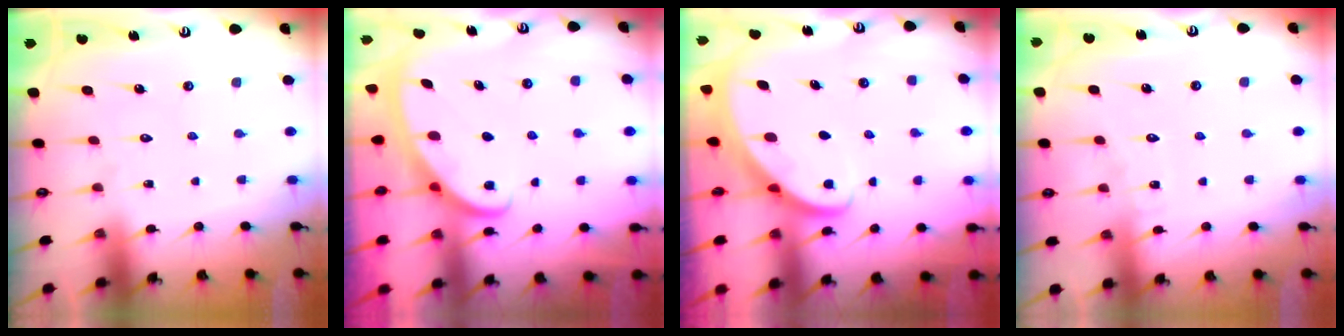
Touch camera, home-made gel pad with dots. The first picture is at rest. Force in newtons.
{"total": 2.7, "press": 2.6, "slide": 0.4}
{"total": 2.4, "press": 2.3, "slide": 0.3}
{"total": 3.5, "press": 3.5, "slide": 0.3}